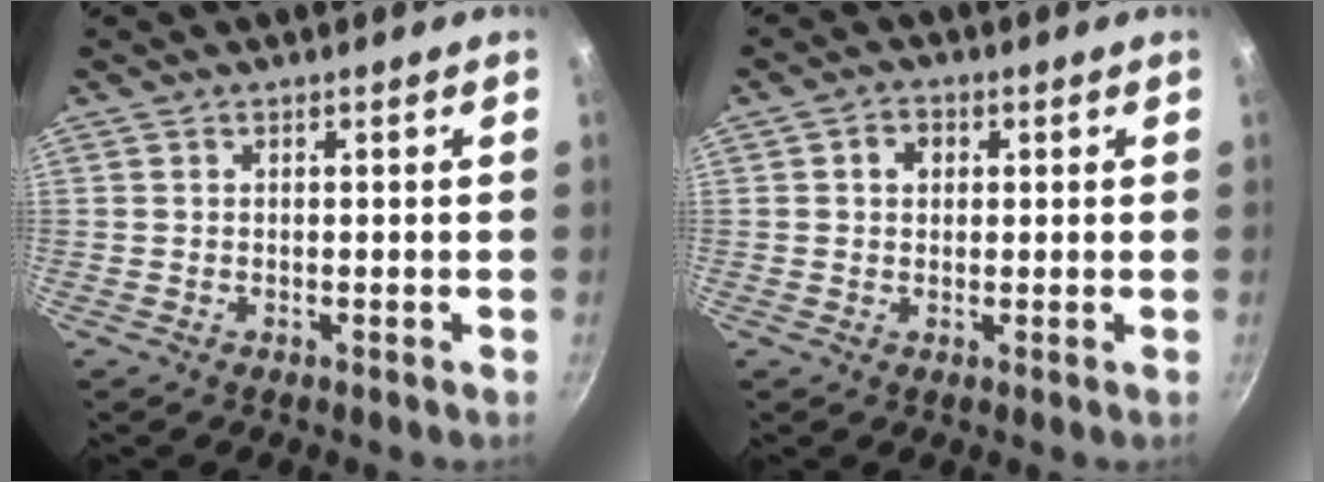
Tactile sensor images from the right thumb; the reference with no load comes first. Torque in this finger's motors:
{"motor_torque": [-0.74, 0.06, -0.13, 0.06, -0.01]}